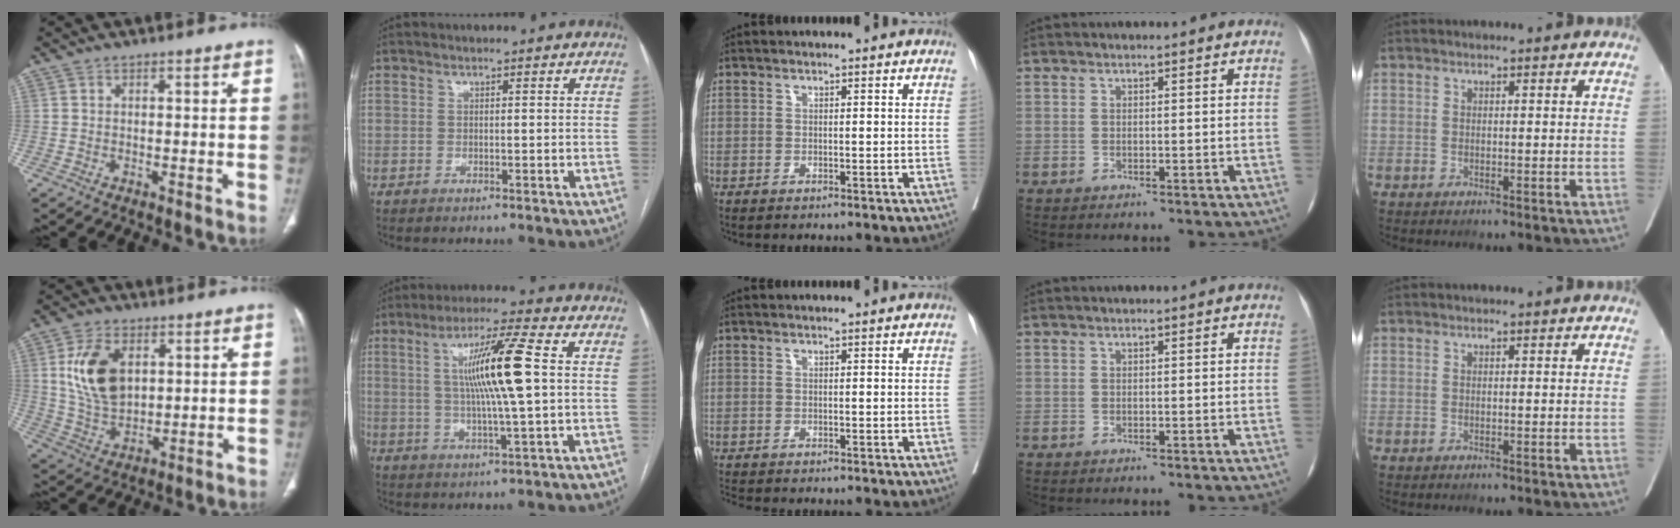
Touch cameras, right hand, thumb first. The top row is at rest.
{"thumb": {"total": 12.6, "force": [3.4, 7.9, 9.2], "torque": [-0.160, -0.014, 0.074]}, "index": {"total": 11.7, "force": [1.7, -0.2, 11.6], "torque": [-0.209, 0.004, 0.028]}, "middle": {"total": 1.2, "force": [-1.2, -0.1, 0.2], "torque": [-0.015, -0.007, -0.023]}}